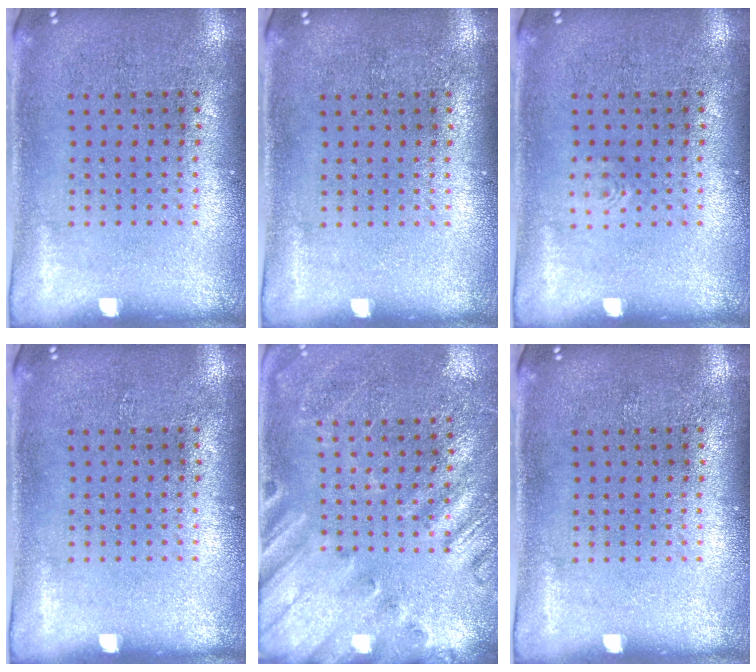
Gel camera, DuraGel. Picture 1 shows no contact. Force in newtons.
{"total": 0.0}
{"total": 0.5, "press": 0.5, "slide": 0.1}
{"total": 0.0}
{"total": 2.2, "press": 1.8, "slide": 1.2}
{"total": 0.0}